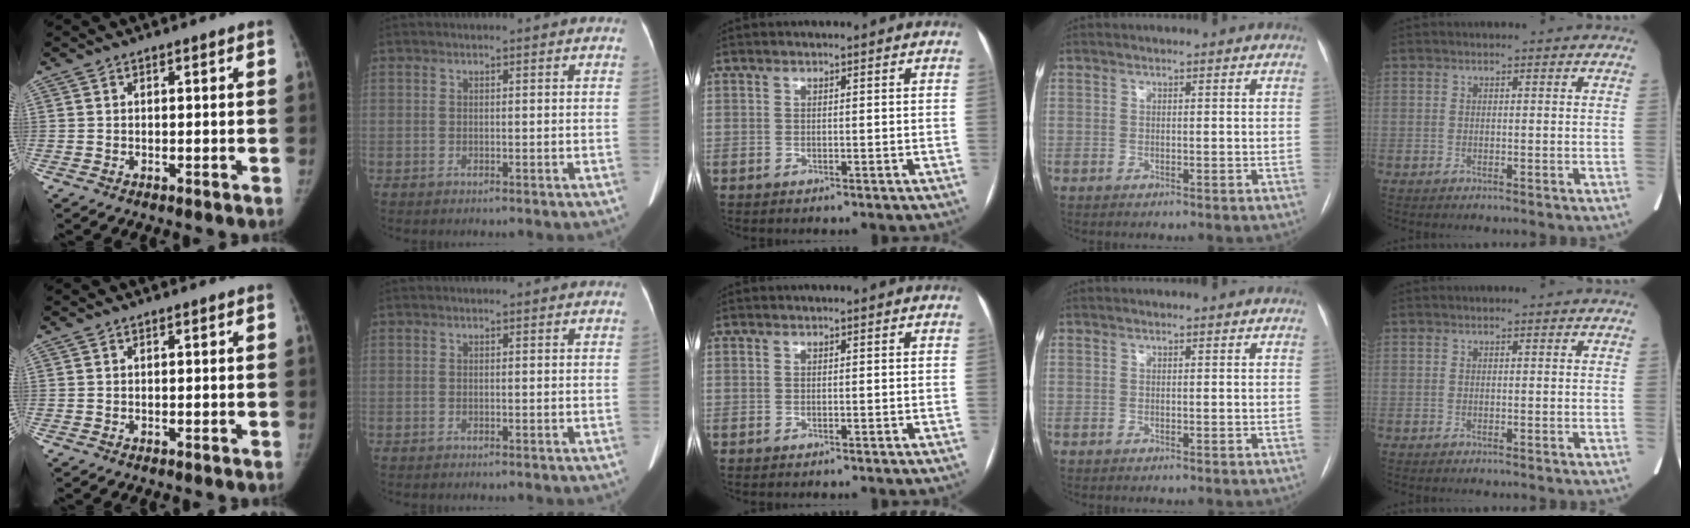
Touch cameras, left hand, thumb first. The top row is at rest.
{}